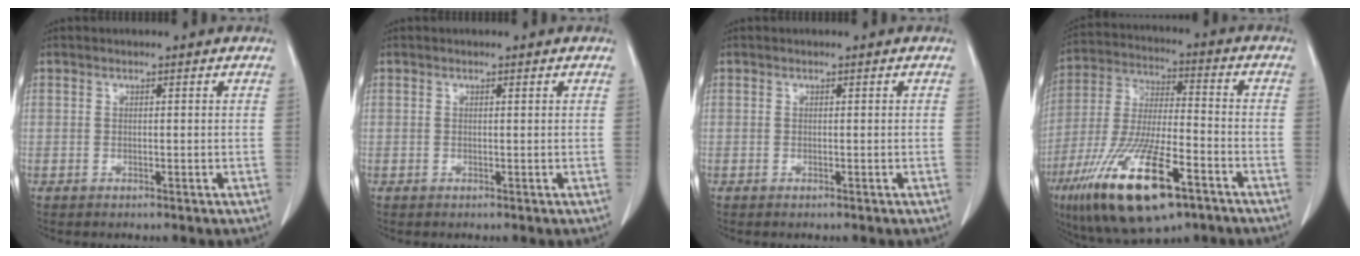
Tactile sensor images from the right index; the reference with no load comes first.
{"total": 0.0}
{"total": 0.0}
{"total": 19.8, "force": [-10.7, 5.0, 15.9], "torque": [-0.331, -0.030, -0.184]}